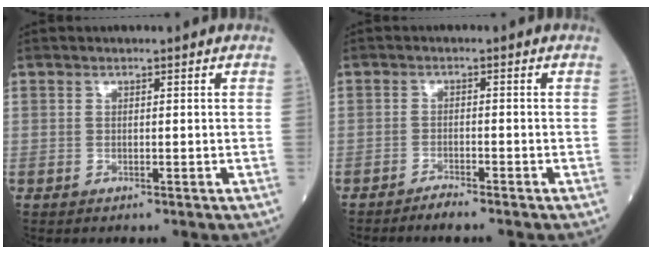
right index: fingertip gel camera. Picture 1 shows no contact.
{"total": 2.0, "force": [-1.9, -0.2, 0.7], "torque": [-0.018, -0.002, -0.036]}